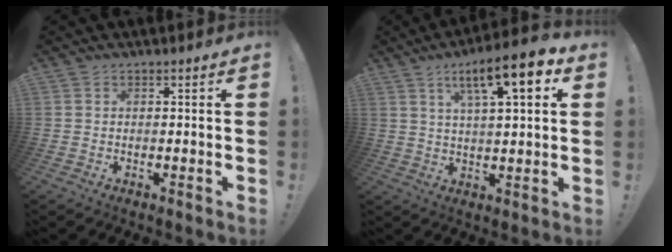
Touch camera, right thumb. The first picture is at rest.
{"total": 12.6, "force": [5.5, 3.2, 10.9], "torque": [-0.163, -0.019, 0.082]}